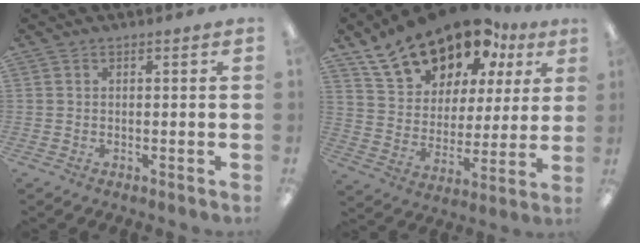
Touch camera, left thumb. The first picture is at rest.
{"total": 19.0, "force": [13.8, 10.1, 8.3], "torque": [-0.161, -0.071, 0.249]}